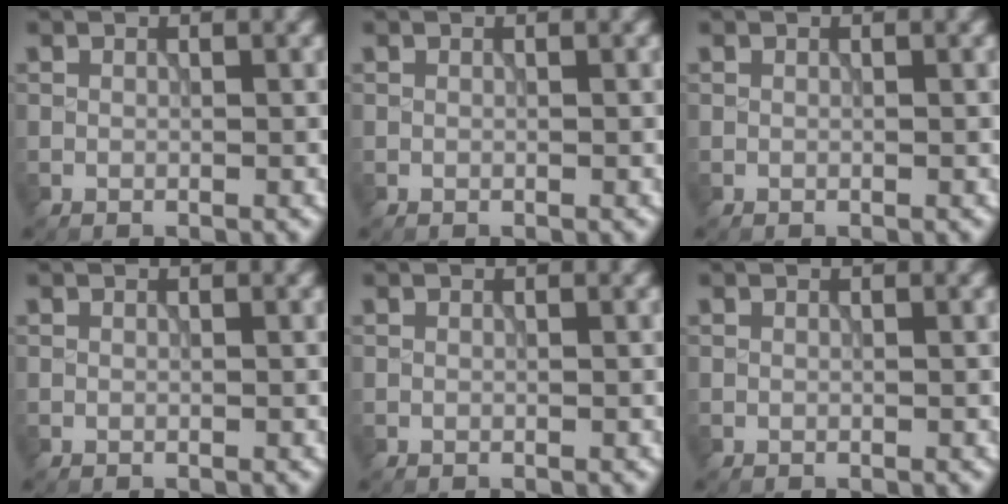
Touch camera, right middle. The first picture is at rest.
{"total": 0.0}
{"total": 0.0}
{"total": 0.0}
{"total": 0.0}
{"total": 0.0}